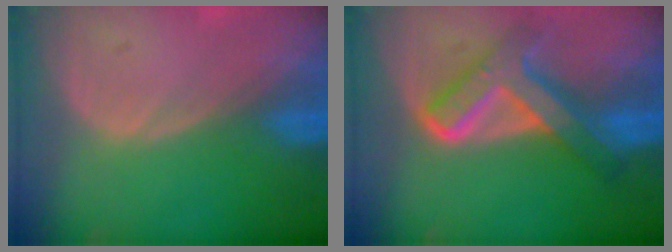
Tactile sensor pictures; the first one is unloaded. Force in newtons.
{"total": 8.2, "press": 8.2, "slide": 0.6}